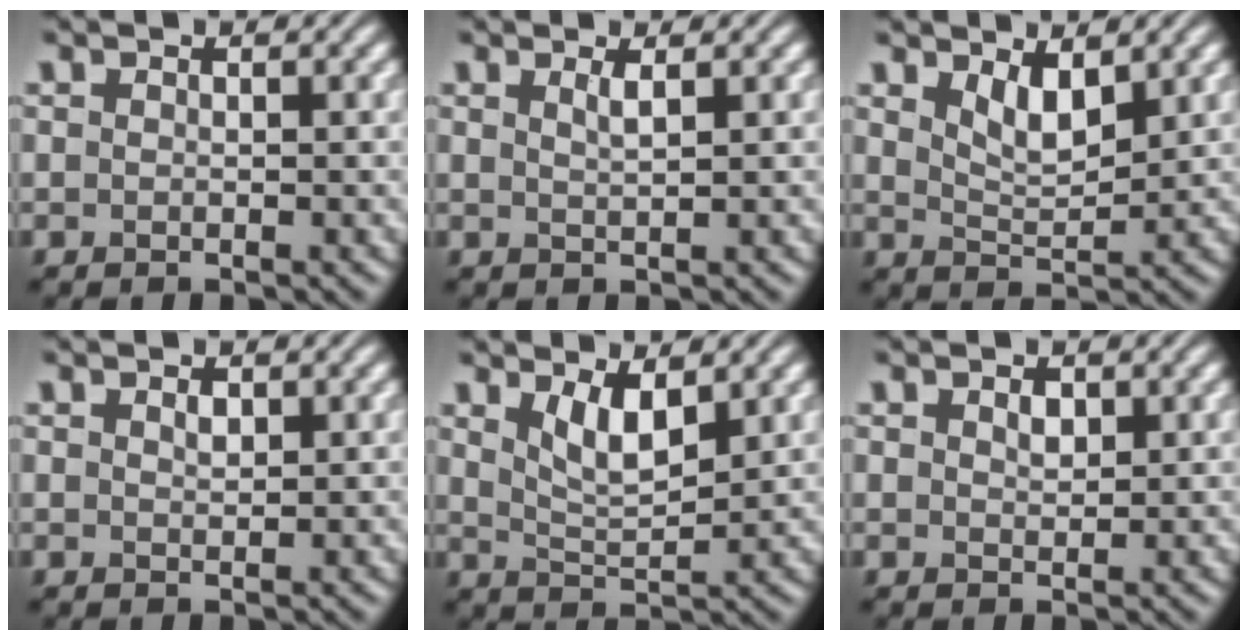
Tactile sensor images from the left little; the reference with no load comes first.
{"total": 1.2, "force": [0.7, 0.3, 1.0], "torque": [-0.011, 0.001, 0.010]}
{"total": 2.8, "force": [1.7, 1.0, 2.0], "torque": [-0.041, -0.009, 0.035]}
{"total": 0.8, "force": [0.5, 0.4, 0.6], "torque": [-0.013, 0.000, 0.009]}
{"total": 3.3, "force": [1.8, 1.1, 2.6], "torque": [-0.052, -0.010, 0.039]}
{"total": 1.1, "force": [0.6, 0.7, 0.7], "torque": [-0.012, 0.000, 0.011]}